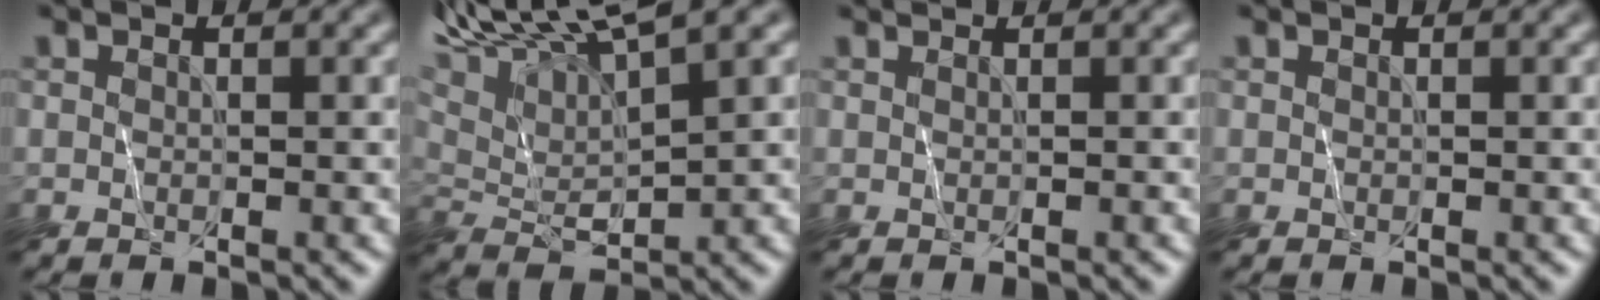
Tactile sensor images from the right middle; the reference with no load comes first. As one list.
[{"total": 7.5, "force": [5.9, 1.2, 4.5], "torque": [-0.088, 0.022, 0.107]}, {"total": 0.7, "force": [0.7, -0.1, 0.1], "torque": [-0.003, 0.005, 0.011]}, {"total": 0.0}]